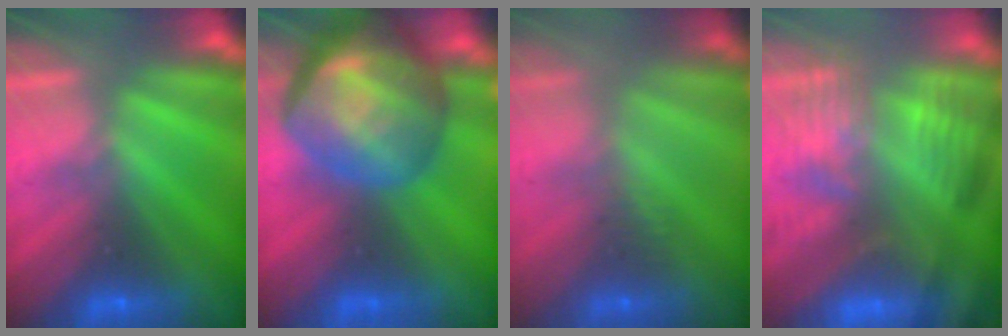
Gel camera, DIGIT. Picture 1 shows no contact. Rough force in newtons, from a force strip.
{"total": 10.0}
{"total": 2.6}
{"total": 7.5}